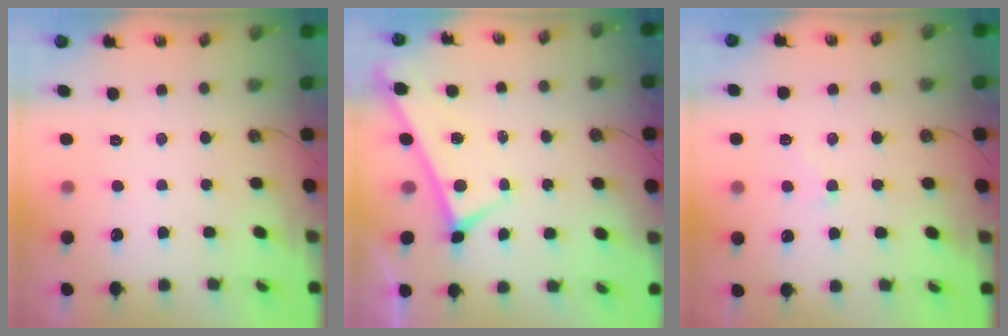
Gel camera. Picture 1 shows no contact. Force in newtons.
{"total": 0.0}
{"total": 0.8, "press": 0.6, "slide": 0.6}